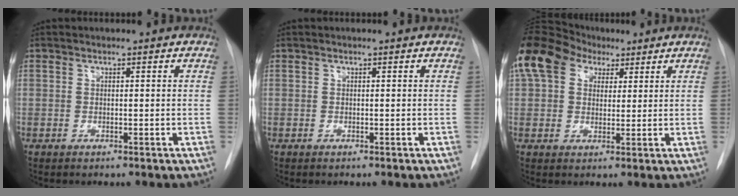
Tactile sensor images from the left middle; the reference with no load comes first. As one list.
[{"total": 0.0}, {"total": 16.9, "force": [9.0, 11.2, 8.9], "torque": [-0.229, 0.079, 0.163]}]